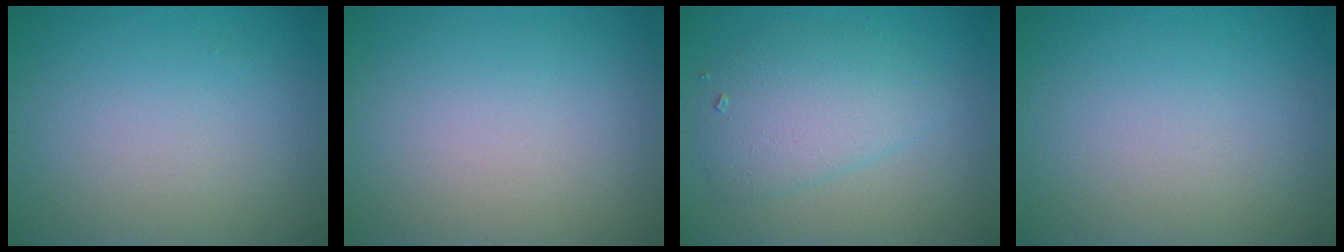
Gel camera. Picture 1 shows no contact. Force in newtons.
{"total": 0.0}
{"total": 3.9, "press": 3.9, "slide": 0.1}
{"total": 0.0}